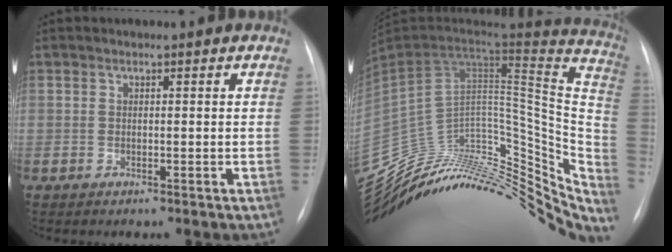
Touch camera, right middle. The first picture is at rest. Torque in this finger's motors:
{"motor_torque": [-1.13, -1.01, -0.45, -0.13]}